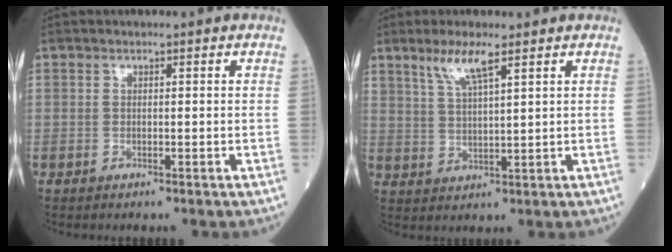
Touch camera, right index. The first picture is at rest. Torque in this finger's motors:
{"motor_torque": [0.09, 0.13, 0.09, 0.06]}